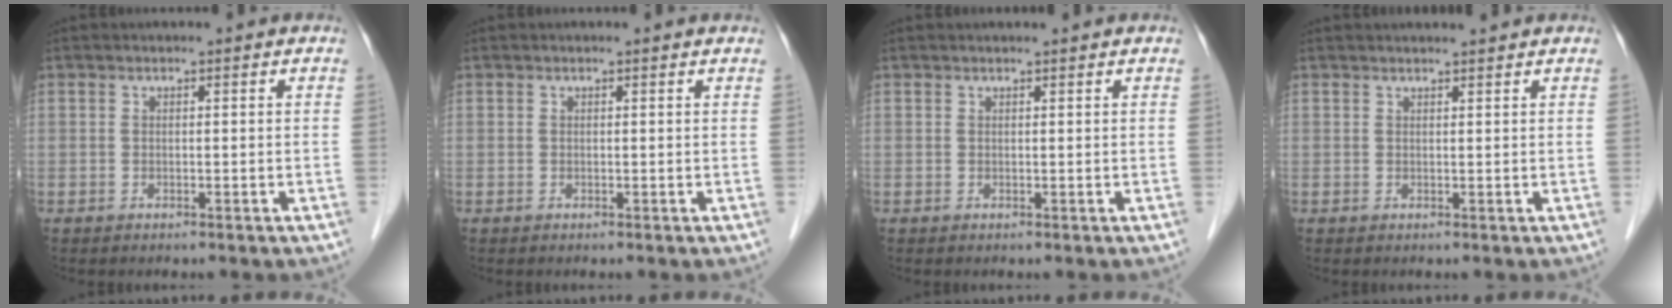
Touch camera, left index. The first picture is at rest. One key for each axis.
{"total": 0.8, "fx": 0.8, "fy": 0.0, "fz": 0.1, "tx": -0.012, "ty": 0.000, "tz": 0.007}
{"total": 1.3, "fx": 1.2, "fy": -0.1, "fz": 0.5, "tx": -0.007, "ty": 0.007, "tz": 0.021}
{"total": 2.9, "fx": 2.8, "fy": 0.0, "fz": 0.8, "tx": -0.012, "ty": 0.014, "tz": 0.037}